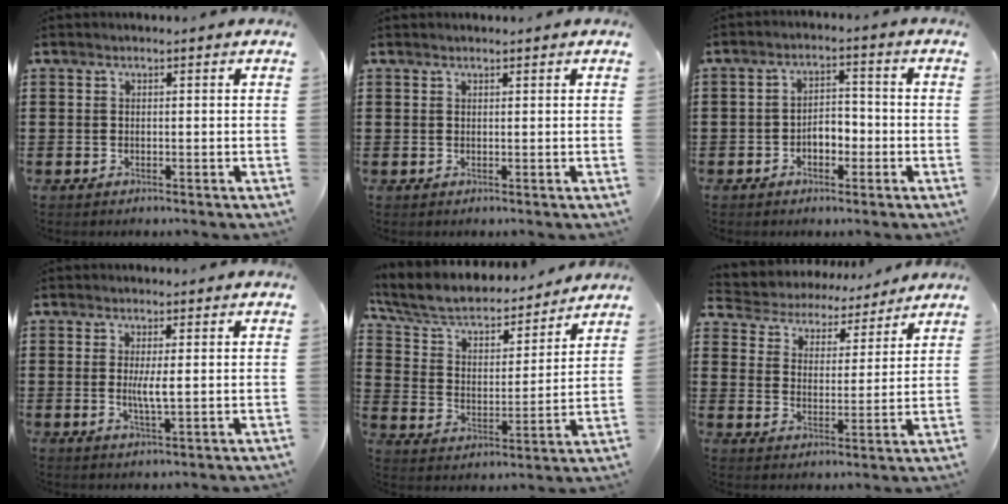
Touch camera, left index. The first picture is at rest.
{"total": 0.5, "force": [0.5, 0.2, 0.1], "torque": [-0.002, 0.001, 0.010]}
{"total": 3.5, "force": [-1.6, 2.1, 2.3], "torque": [-0.044, 0.007, -0.034]}
{"total": 3.2, "force": [0.3, 0.4, 3.2], "torque": [-0.060, -0.004, 0.005]}
{"total": 6.1, "force": [5.1, 2.2, 2.6], "torque": [-0.075, -0.035, 0.084]}
{"total": 4.5, "force": [4.4, 0.8, -0.2], "torque": [-0.026, -0.035, 0.072]}